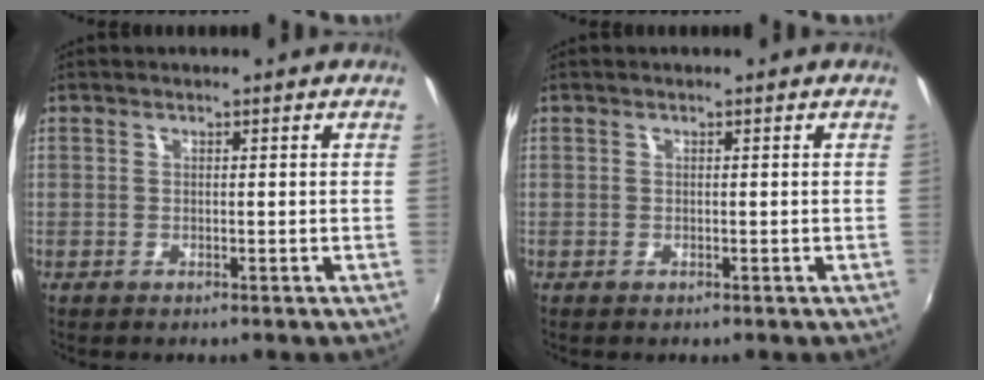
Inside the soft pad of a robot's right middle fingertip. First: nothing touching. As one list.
[{"total": 0.0}]